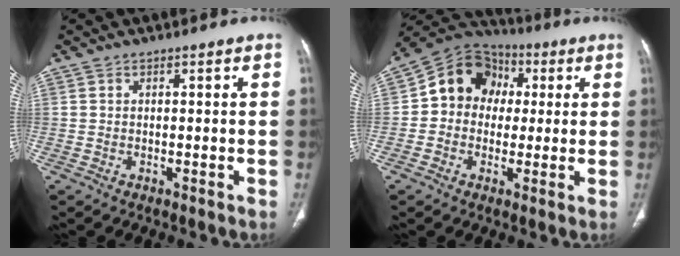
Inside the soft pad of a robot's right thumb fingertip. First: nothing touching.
{"total": 12.3, "force": [1.4, 10.6, 6.2], "torque": [-0.070, 0.026, 0.008]}